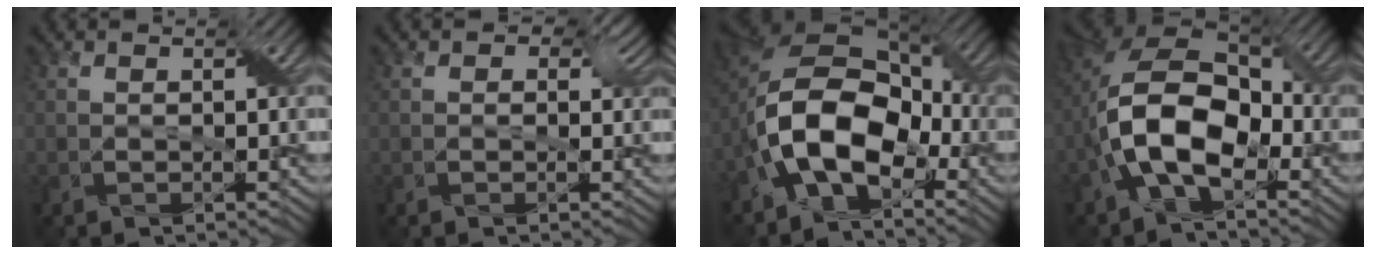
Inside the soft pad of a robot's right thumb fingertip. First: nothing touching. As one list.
[{"total": 4.0, "force": [1.3, 3.0, 2.3], "torque": [-0.018, 0.012, -0.010]}, {"total": 13.0, "force": [-4.3, 7.7, 9.6], "torque": [-0.180, -0.003, -0.098]}, {"total": 12.6, "force": [-3.3, 6.9, 10.1], "torque": [-0.208, 0.002, -0.078]}]